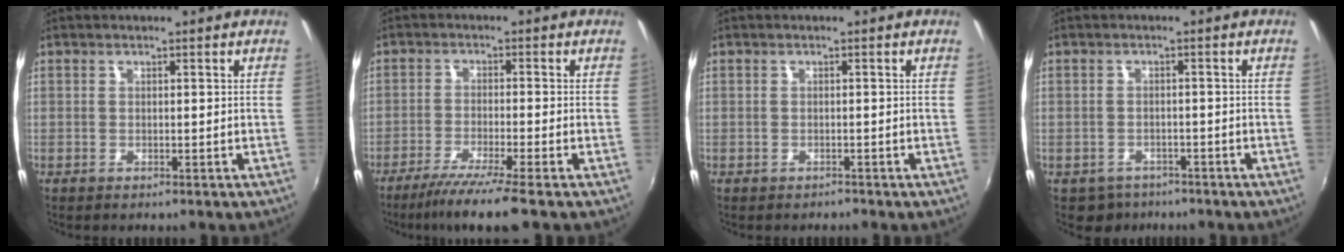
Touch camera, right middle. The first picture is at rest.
{"total": 7.6, "force": [-5.9, -0.8, 4.8], "torque": [-0.106, -0.017, -0.101]}
{"total": 0.7, "force": [-0.6, 0.4, -0.1], "torque": [-0.002, 0.000, -0.009]}
{"total": 3.8, "force": [-2.8, 2.5, 0.3], "torque": [-0.017, -0.003, -0.043]}